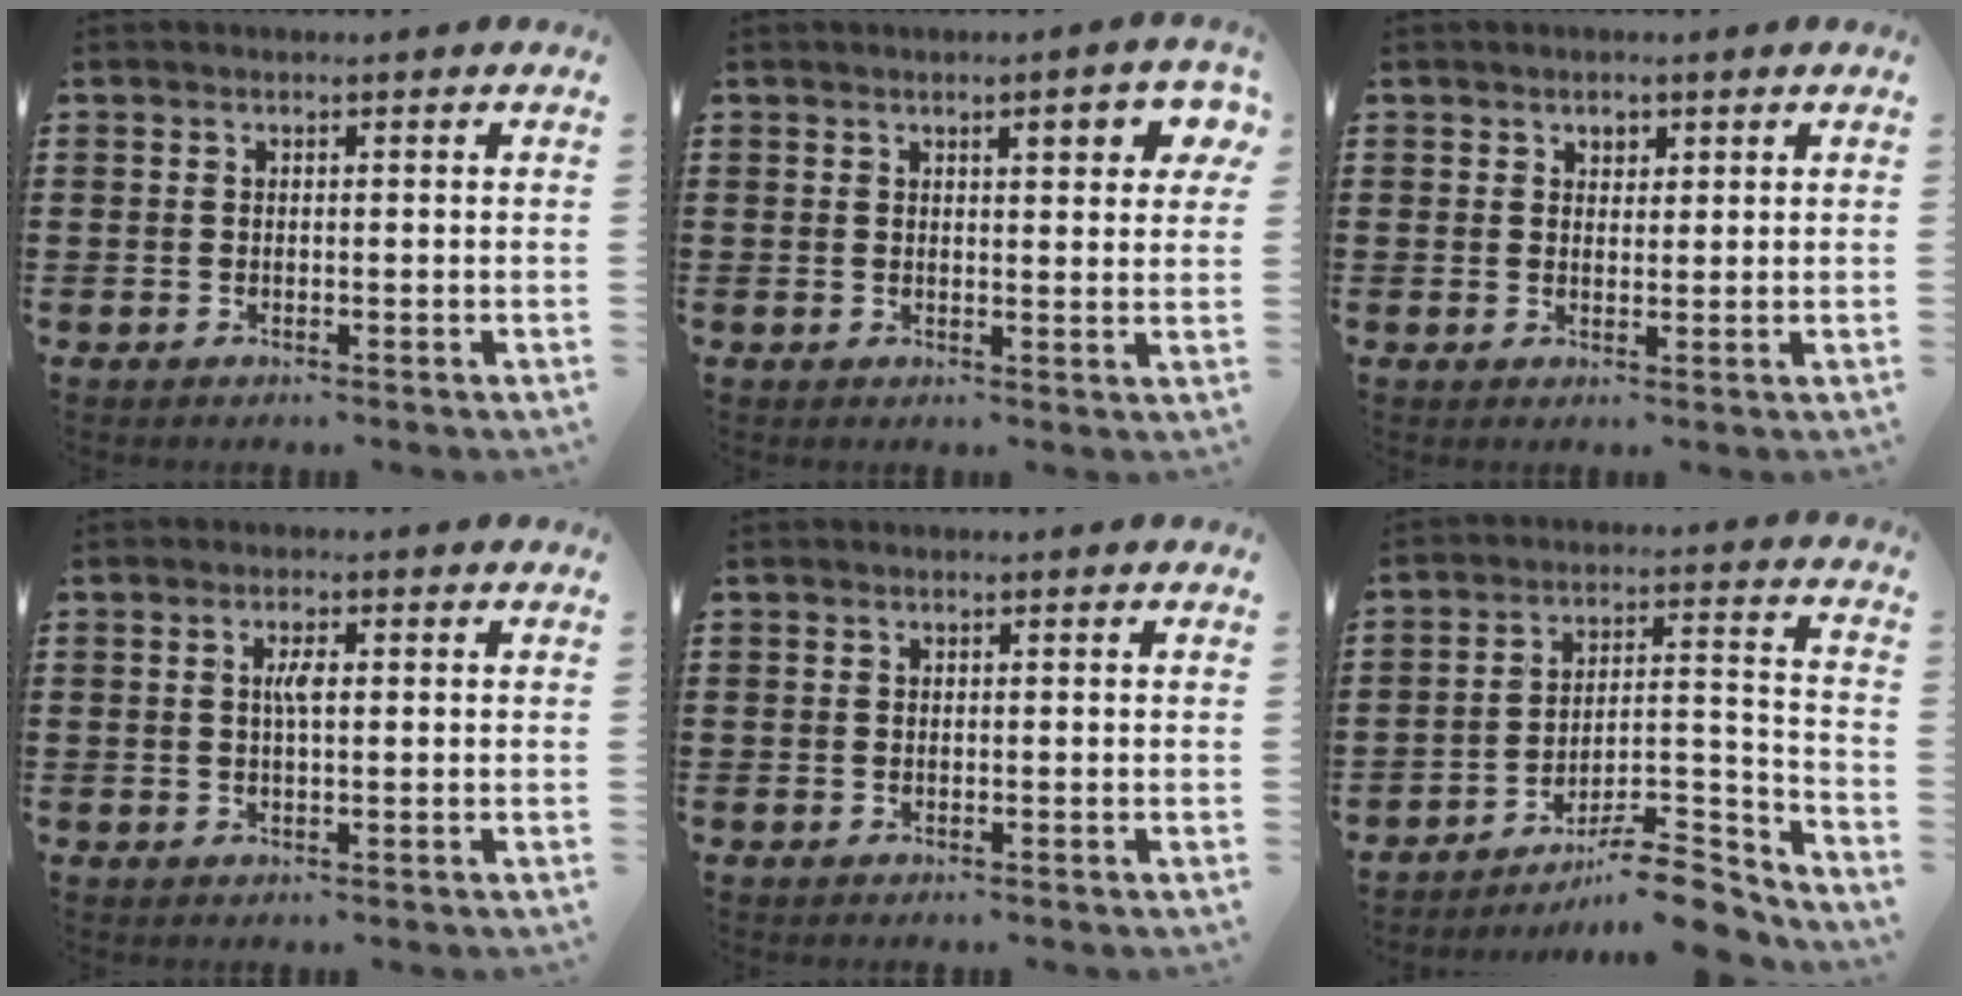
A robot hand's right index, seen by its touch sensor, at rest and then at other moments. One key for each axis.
{"total": 4.4, "fx": 2.3, "fy": 1.2, "fz": 3.5, "tx": -0.042, "ty": -0.006, "tz": 0.031}
{"total": 1.7, "fx": 1.0, "fy": 1.2, "fz": 0.6, "tx": -0.015, "ty": 0.007, "tz": 0.018}
{"total": 2.6, "fx": 0.5, "fy": 0.7, "fz": 2.4, "tx": -0.049, "ty": 0.004, "tz": 0.005}
{"total": 0.0}
{"total": 10.7, "fx": -9.2, "fy": 2.1, "fz": 5.1, "tx": -0.064, "ty": 0.032, "tz": -0.174}